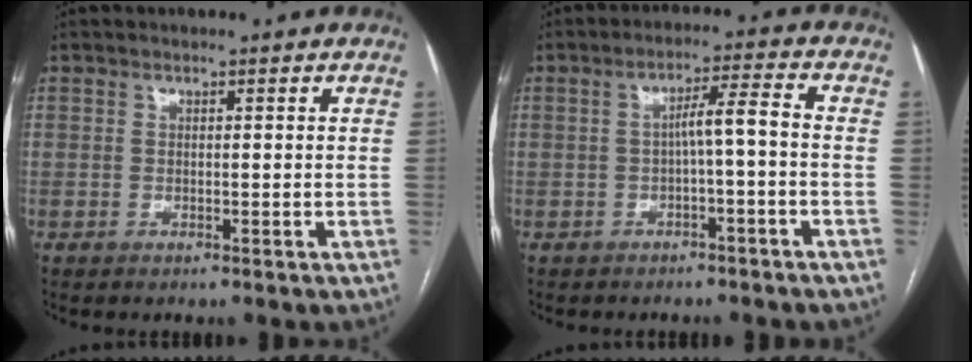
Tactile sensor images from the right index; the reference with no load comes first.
{"total": 4.6, "force": [-0.9, 0.1, 4.5], "torque": [-0.071, 0.020, -0.012]}